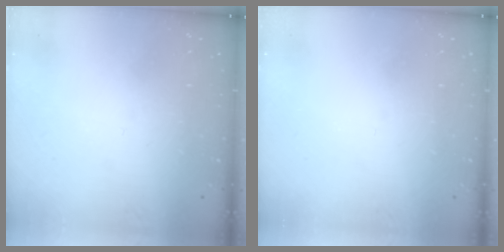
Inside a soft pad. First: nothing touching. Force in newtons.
{"total": 0.0}